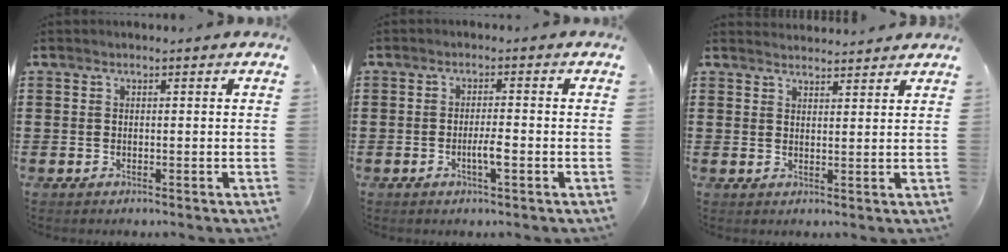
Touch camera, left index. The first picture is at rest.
{"total": 2.9, "force": [-0.9, 0.5, 2.7], "torque": [-0.049, 0.002, -0.016]}
{"total": 2.3, "force": [2.2, 0.1, -0.1], "torque": [-0.004, -0.005, 0.044]}